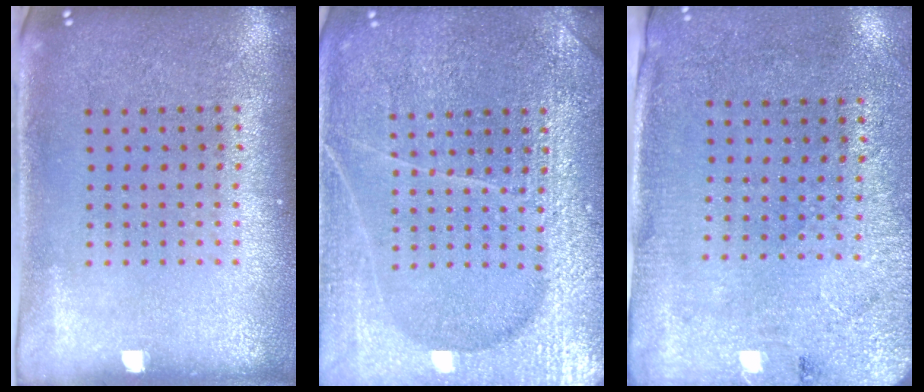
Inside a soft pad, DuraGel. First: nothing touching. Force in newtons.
{"total": 6.7, "press": 6.6, "slide": 0.9}
{"total": 2.7, "press": 2.3, "slide": 1.5}